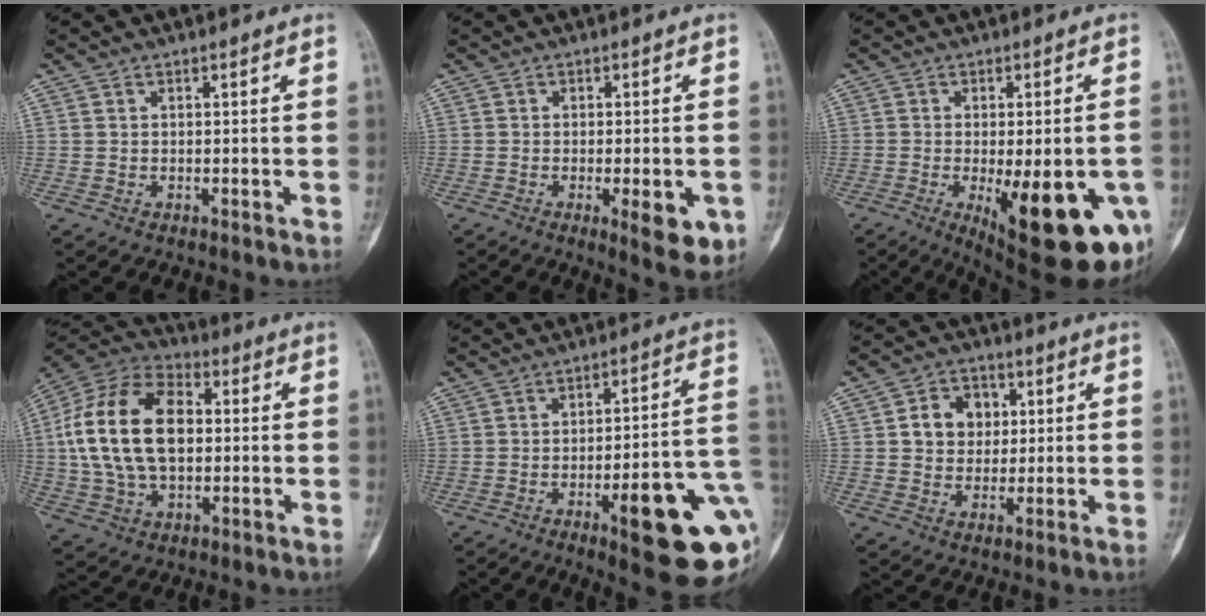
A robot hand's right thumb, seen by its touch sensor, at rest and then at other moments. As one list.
[{"total": 8.1, "force": [-2.6, 2.5, 7.3], "torque": [-0.084, -0.009, -0.028]}, {"total": 21.2, "force": [-7.2, 7.2, 18.6], "torque": [-0.193, -0.014, -0.076]}, {"total": 21.3, "force": [1.5, 13.1, 16.8], "torque": [-0.315, 0.020, 0.025]}, {"total": 20.4, "force": [-6.7, 5.0, 18.6], "torque": [-0.195, 0.024, -0.076]}, {"total": 8.2, "force": [1.6, 6.7, 4.5], "torque": [-0.033, 0.003, 0.022]}]